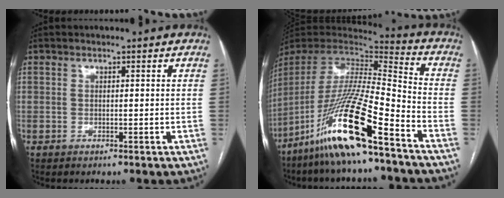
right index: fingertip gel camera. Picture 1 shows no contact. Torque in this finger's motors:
{"motor_torque": [1.13, -1.01, 1.02, 0.20]}